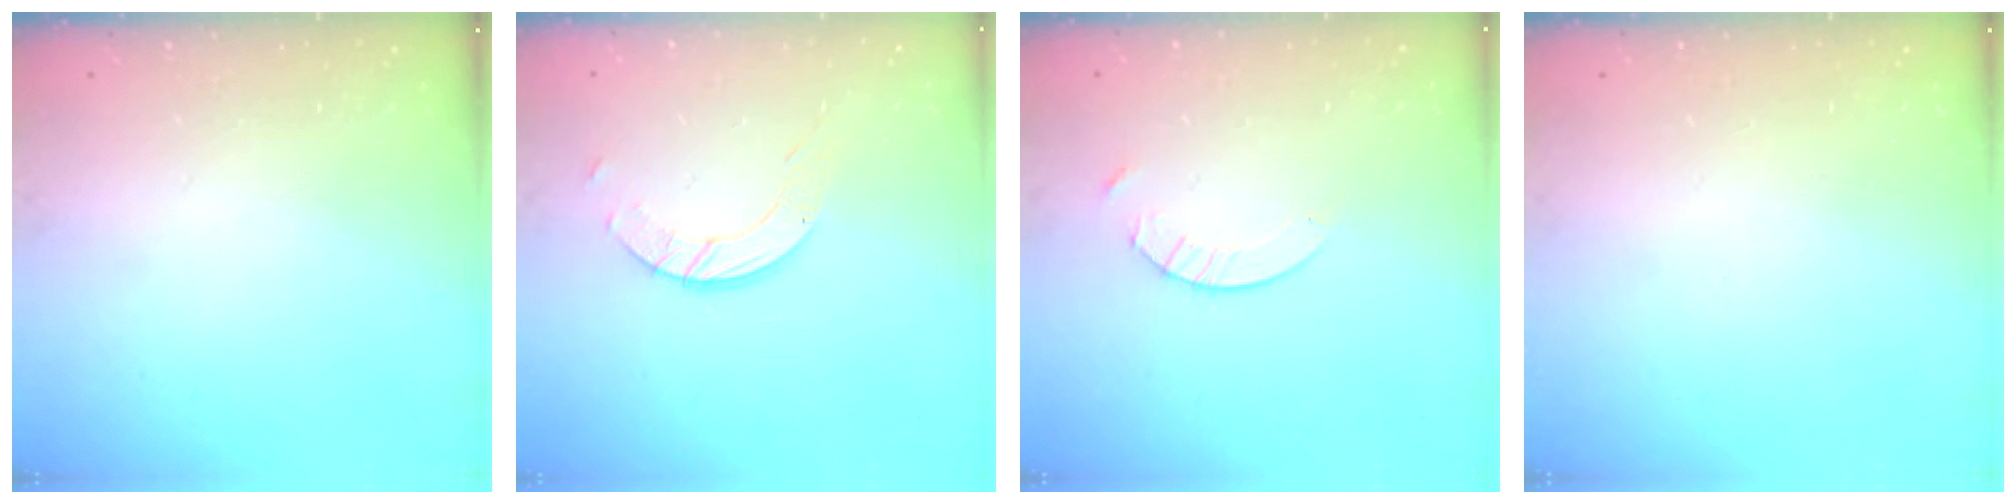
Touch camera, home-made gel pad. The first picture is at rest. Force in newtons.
{"total": 5.9, "press": 5.9, "slide": 0.5}
{"total": 4.2, "press": 4.2, "slide": 0.4}
{"total": 0.0}